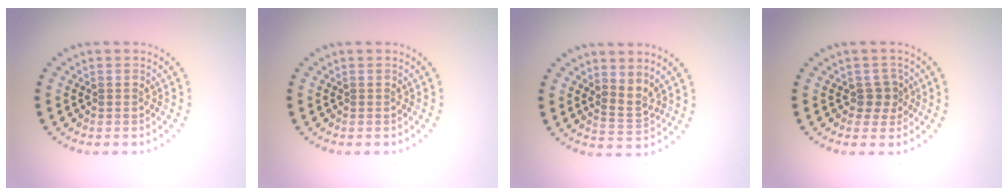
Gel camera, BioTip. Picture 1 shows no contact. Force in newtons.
{"total": 0.0}
{"total": 2.2, "press": 1.4, "slide": 1.6}
{"total": 1.6, "press": 1.3, "slide": 1.0}